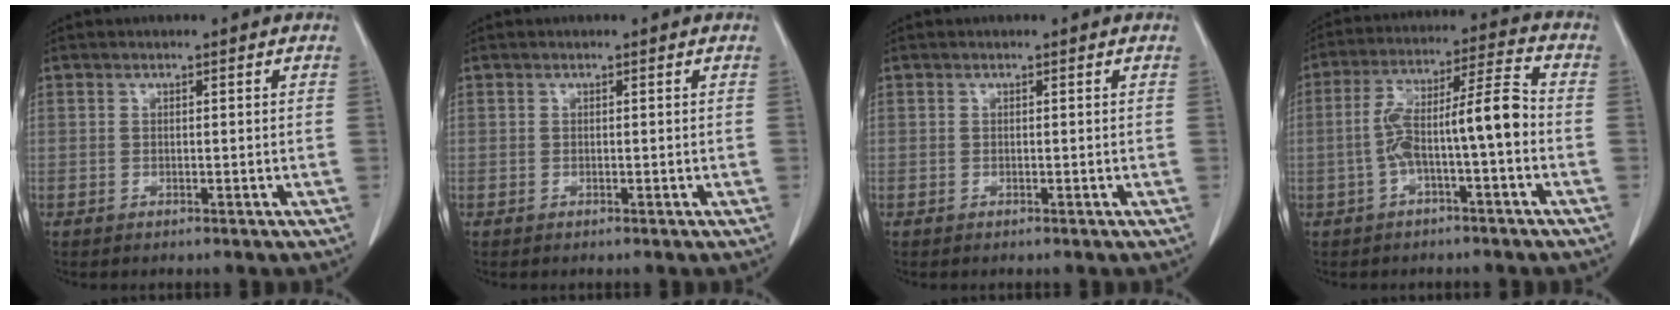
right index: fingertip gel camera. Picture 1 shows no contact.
{"total": 0.0}
{"total": 0.0}
{"total": 9.9, "force": [-2.0, 0.9, 9.7], "torque": [-0.172, 0.040, -0.034]}